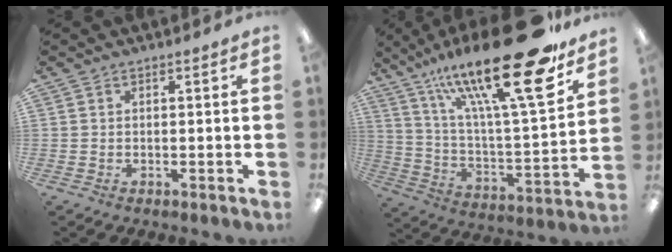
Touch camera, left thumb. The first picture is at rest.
{"total": 27.9, "force": [18.7, 5.7, 20.0], "torque": [-0.331, -0.118, 0.298]}